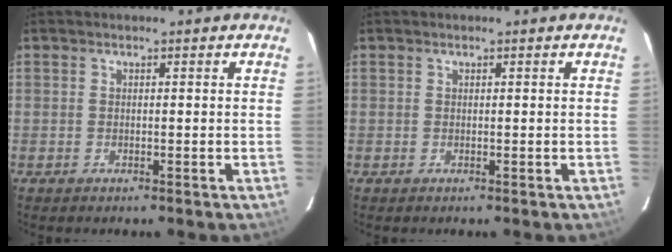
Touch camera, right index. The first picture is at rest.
{"total": 0.0}